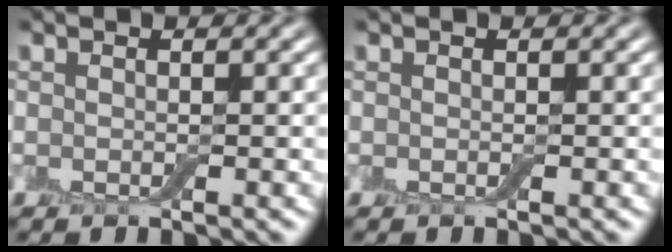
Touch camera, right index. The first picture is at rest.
{"total": 0.0}